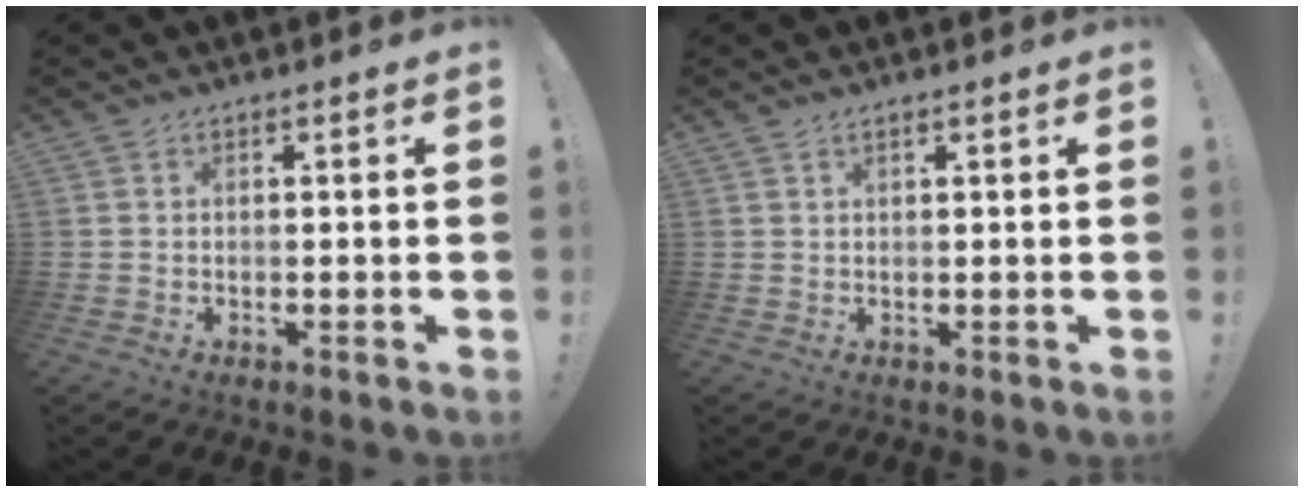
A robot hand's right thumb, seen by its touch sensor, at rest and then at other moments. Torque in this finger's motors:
{"motor_torque": [-0.35, 0.05, 0.08, -0.03, 0.05]}